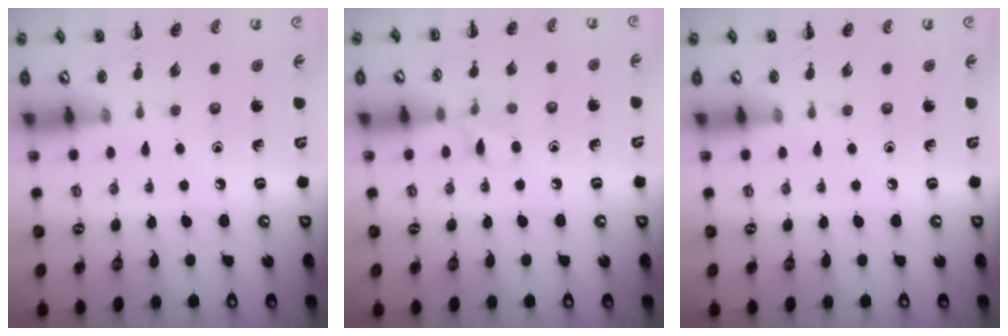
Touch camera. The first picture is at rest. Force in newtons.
{"total": 6.8, "press": 6.5, "slide": 2.0}
{"total": 0.0}